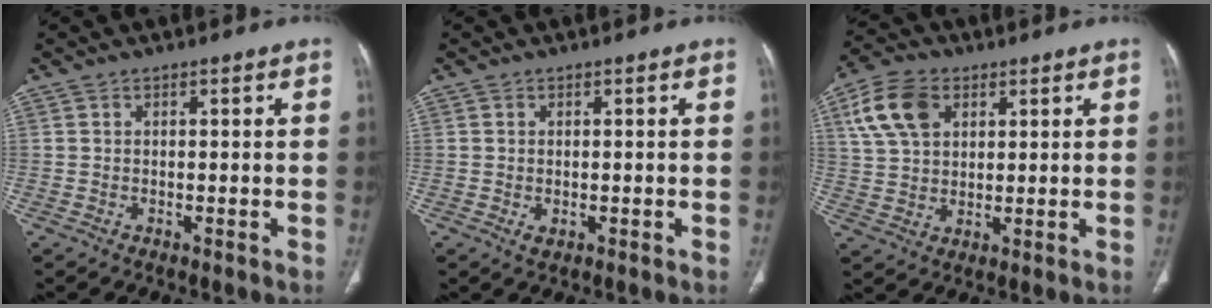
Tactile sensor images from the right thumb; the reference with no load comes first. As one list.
[{"total": 1.4, "force": [-0.3, 0.9, 1.0], "torque": [-0.017, -0.003, 0.000]}, {"total": 10.7, "force": [4.2, 7.1, 6.8], "torque": [-0.121, 0.001, 0.080]}]